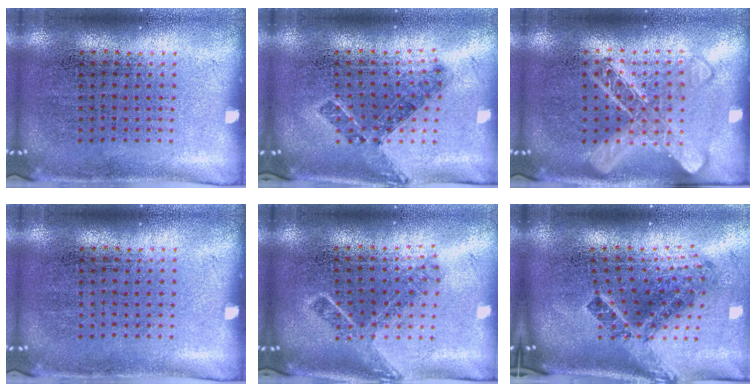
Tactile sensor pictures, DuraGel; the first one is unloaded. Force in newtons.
{"total": 0.8, "press": 0.8, "slide": 0.3}
{"total": 3.2, "press": 3.1, "slide": 0.6}
{"total": 0.0}
{"total": 1.7, "press": 1.2, "slide": 1.2}
{"total": 2.8, "press": 1.6, "slide": 2.2}